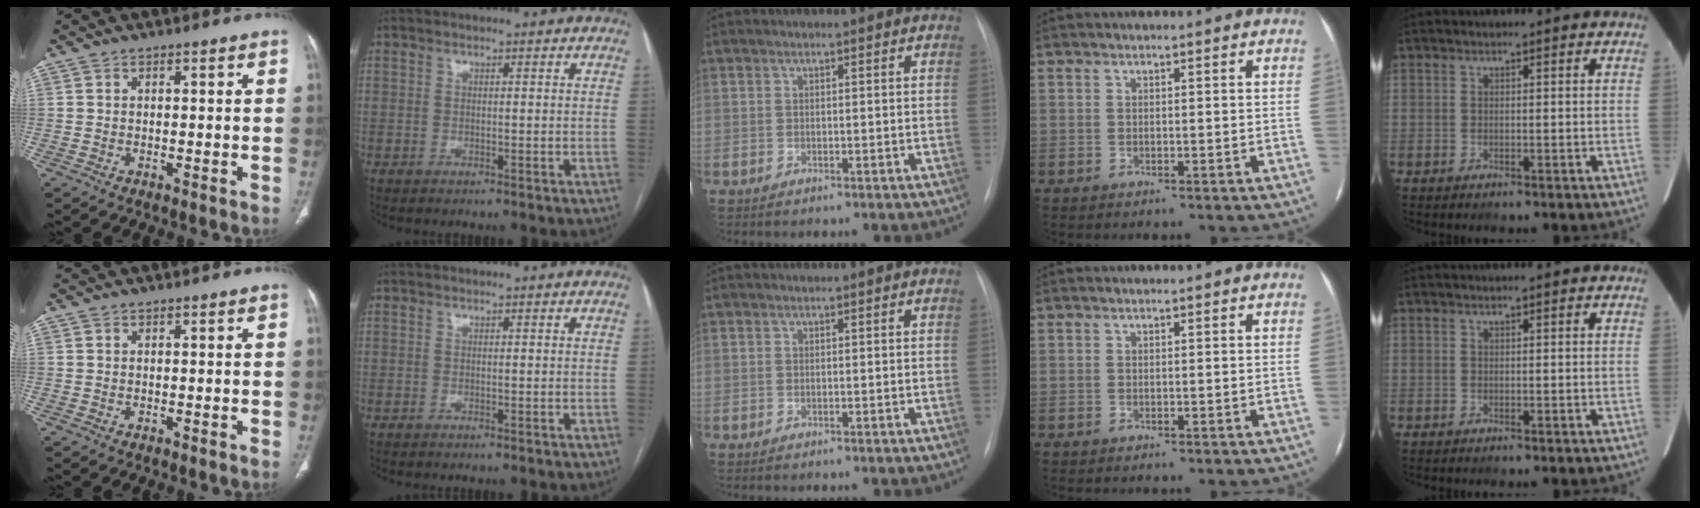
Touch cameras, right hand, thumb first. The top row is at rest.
{}